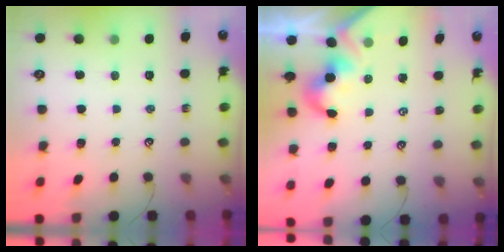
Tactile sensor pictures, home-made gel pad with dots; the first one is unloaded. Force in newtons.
{"total": 2.1, "press": 2.0, "slide": 0.5}